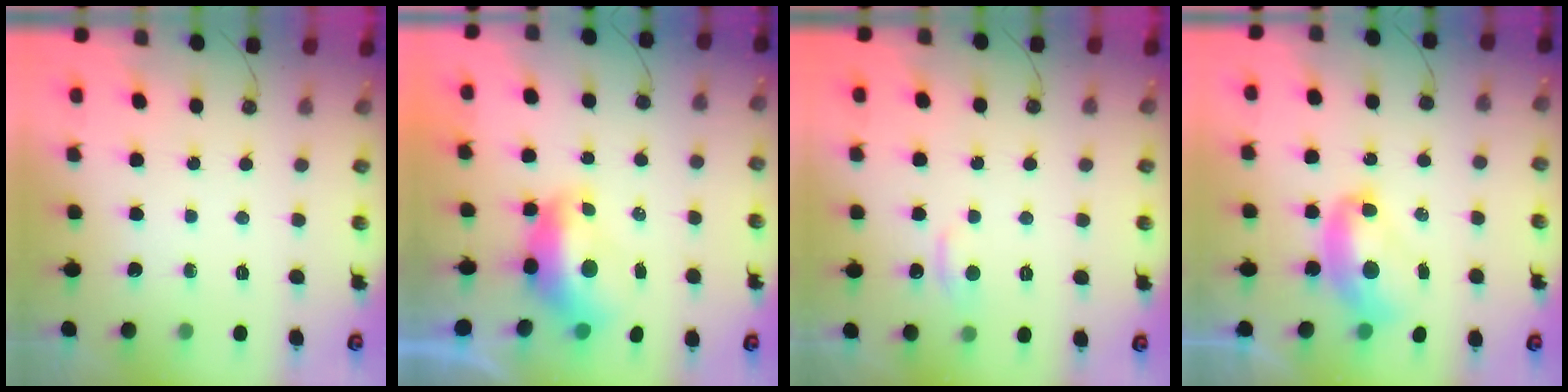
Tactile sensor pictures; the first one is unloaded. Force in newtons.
{"total": 2.4, "press": 2.3, "slide": 0.8}
{"total": 0.8, "press": 0.3, "slide": 0.7}
{"total": 3.6, "press": 3.6, "slide": 0.4}